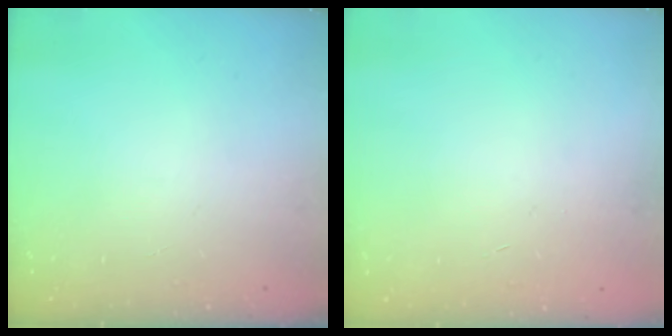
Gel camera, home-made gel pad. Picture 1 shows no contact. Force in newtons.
{"total": 0.6, "press": 0.5, "slide": 0.2}